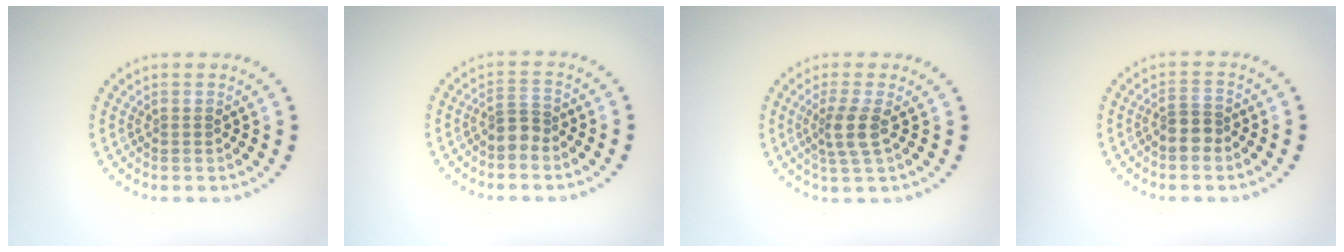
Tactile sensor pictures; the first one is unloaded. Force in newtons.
{"total": 2.0, "press": 1.6, "slide": 1.2}
{"total": 2.5, "press": 2.0, "slide": 1.4}
{"total": 2.2, "press": 1.8, "slide": 1.2}